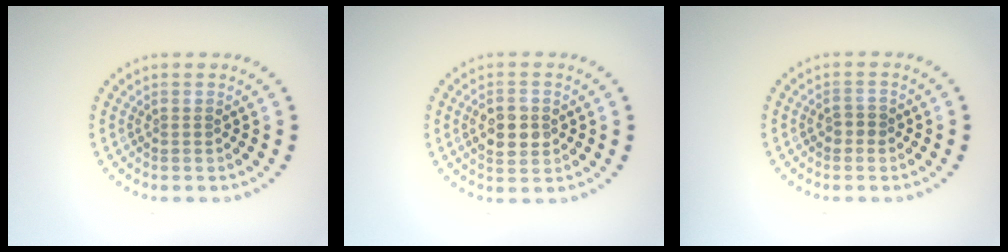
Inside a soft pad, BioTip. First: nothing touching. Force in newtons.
{"total": 3.0, "press": 3.0, "slide": 0.1}
{"total": 1.1, "press": 1.1, "slide": 0.3}